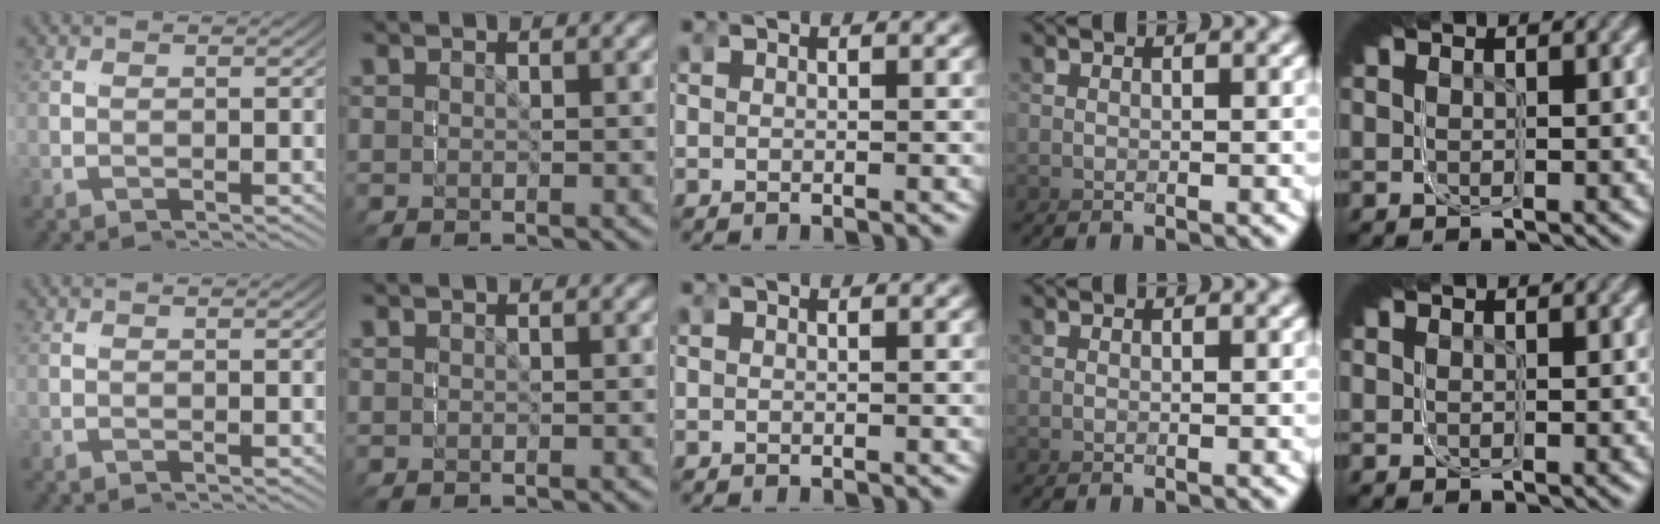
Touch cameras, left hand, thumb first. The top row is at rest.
{}